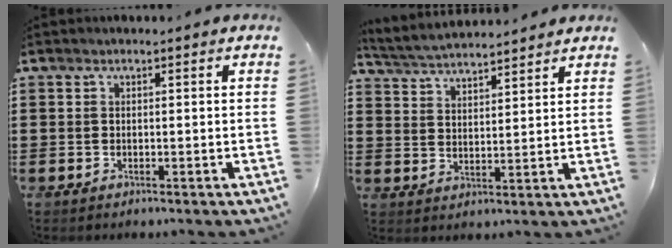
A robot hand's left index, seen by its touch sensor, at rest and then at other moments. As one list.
[{"total": 3.8, "force": [3.8, 0.1, 0.5], "torque": [-0.027, -0.019, 0.067]}]